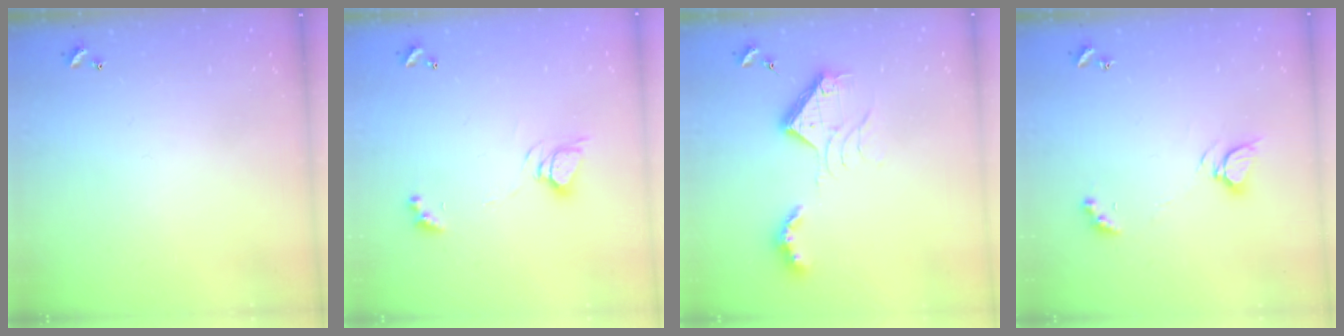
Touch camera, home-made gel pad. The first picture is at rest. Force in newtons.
{"total": 5.0, "press": 5.0, "slide": 0.3}
{"total": 12.0, "press": 12.0, "slide": 0.4}
{"total": 5.5, "press": 5.5, "slide": 0.7}